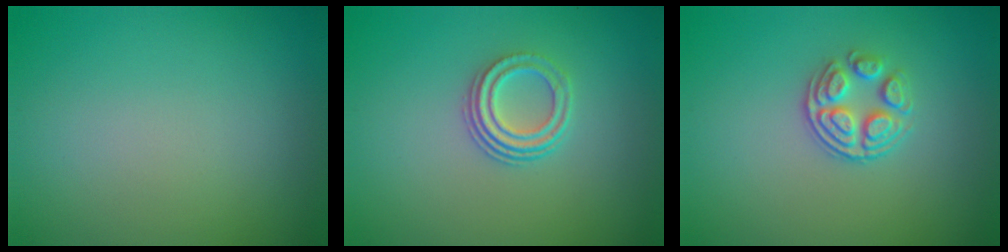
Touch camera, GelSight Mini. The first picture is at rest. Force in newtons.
{"total": 2.9, "press": 2.2, "slide": 1.9}
{"total": 3.1, "press": 2.6, "slide": 1.8}